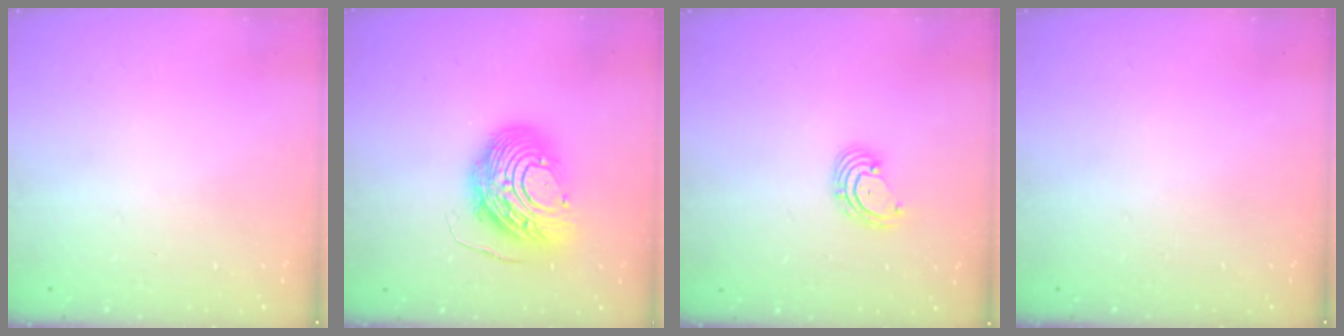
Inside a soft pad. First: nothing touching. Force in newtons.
{"total": 13.7, "press": 13.6, "slide": 1.4}
{"total": 3.3, "press": 3.2, "slide": 0.5}
{"total": 0.0}